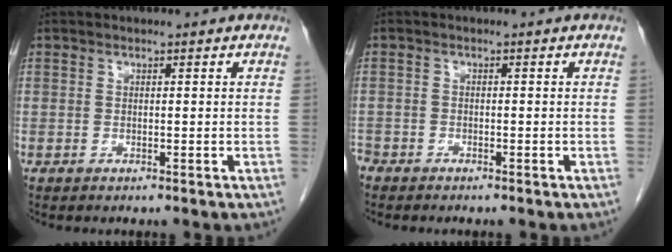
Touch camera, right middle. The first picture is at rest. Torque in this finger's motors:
{"motor_torque": [1.08, -0.93, 0.12, -0.02]}